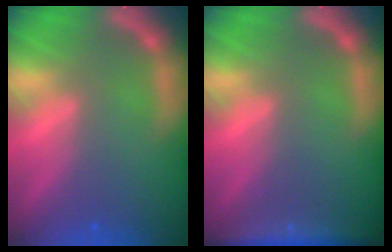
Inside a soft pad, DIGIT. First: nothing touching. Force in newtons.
{"total": 4.5}